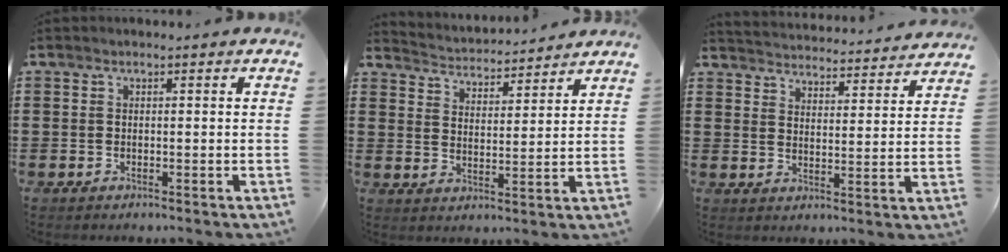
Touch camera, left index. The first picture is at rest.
{"total": 3.2, "force": [3.2, 0.1, -0.4], "torque": [-0.011, -0.025, 0.051]}
{"total": 3.7, "force": [3.7, -0.4, -0.4], "torque": [-0.014, -0.033, 0.061]}